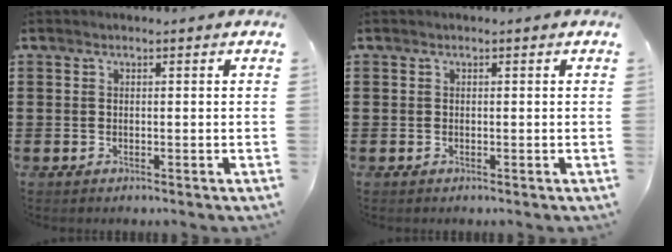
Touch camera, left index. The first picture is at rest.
{"total": 0.0}